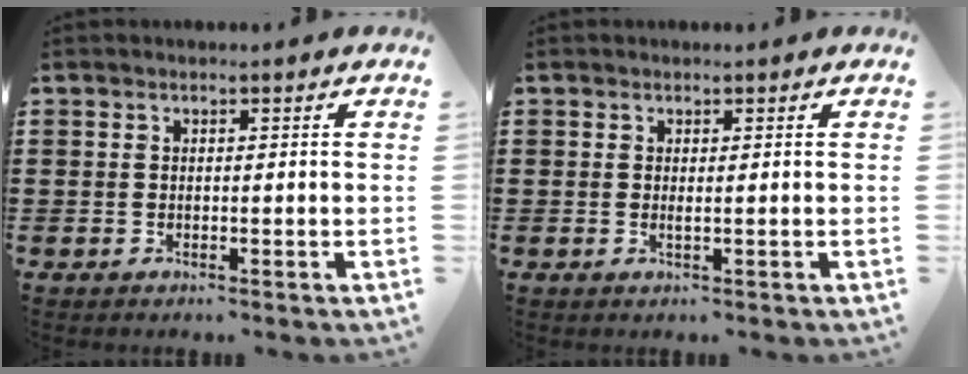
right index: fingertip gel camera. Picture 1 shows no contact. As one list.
[{"total": 0.5, "force": [0.0, 0.0, 0.5], "torque": [-0.010, -0.003, 0.001]}]